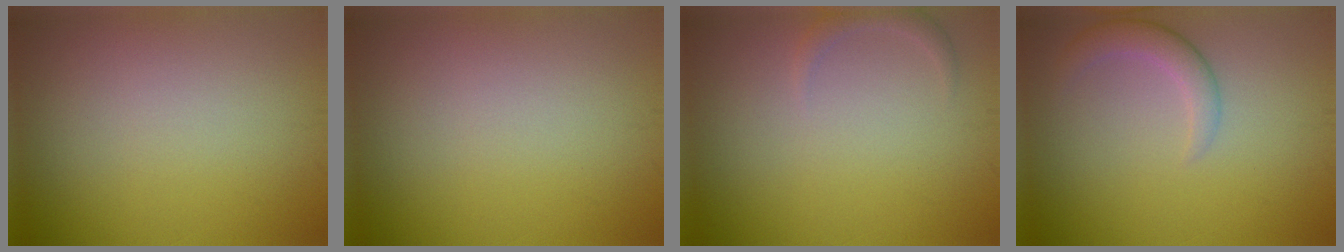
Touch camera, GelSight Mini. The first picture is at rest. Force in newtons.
{"total": 0.0}
{"total": 1.2, "press": 1.2, "slide": 0.2}
{"total": 2.4, "press": 2.4, "slide": 0.3}